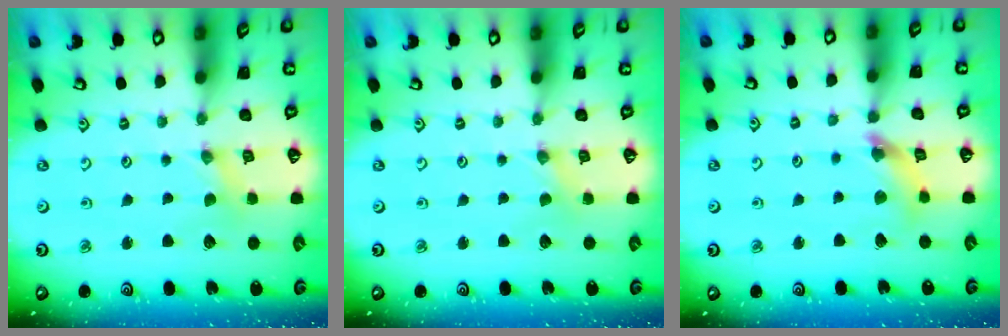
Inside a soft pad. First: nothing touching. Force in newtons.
{"total": 0.0}
{"total": 7.9, "press": 7.9, "slide": 0.8}